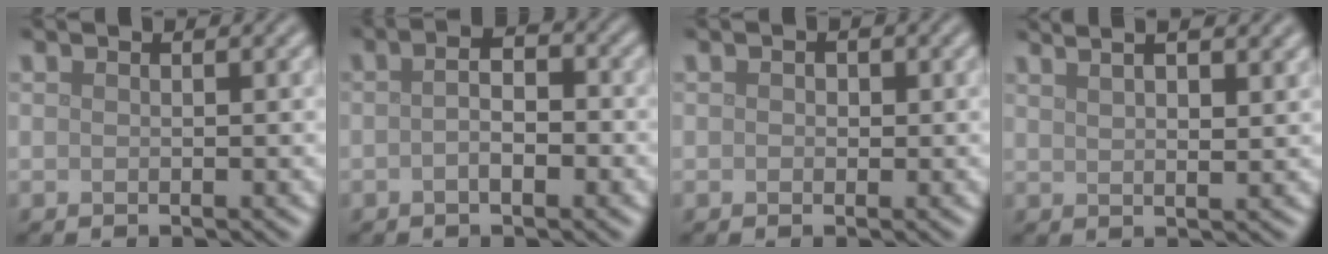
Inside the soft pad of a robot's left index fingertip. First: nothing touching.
{"total": 2.8, "force": [-0.5, 1.2, 2.5], "torque": [-0.035, 0.001, -0.014]}
{"total": 0.7, "force": [0.1, 0.6, 0.4], "torque": [-0.003, -0.004, -0.001]}
{"total": 7.7, "force": [4.7, 3.1, 5.3], "torque": [-0.046, 0.044, 0.044]}